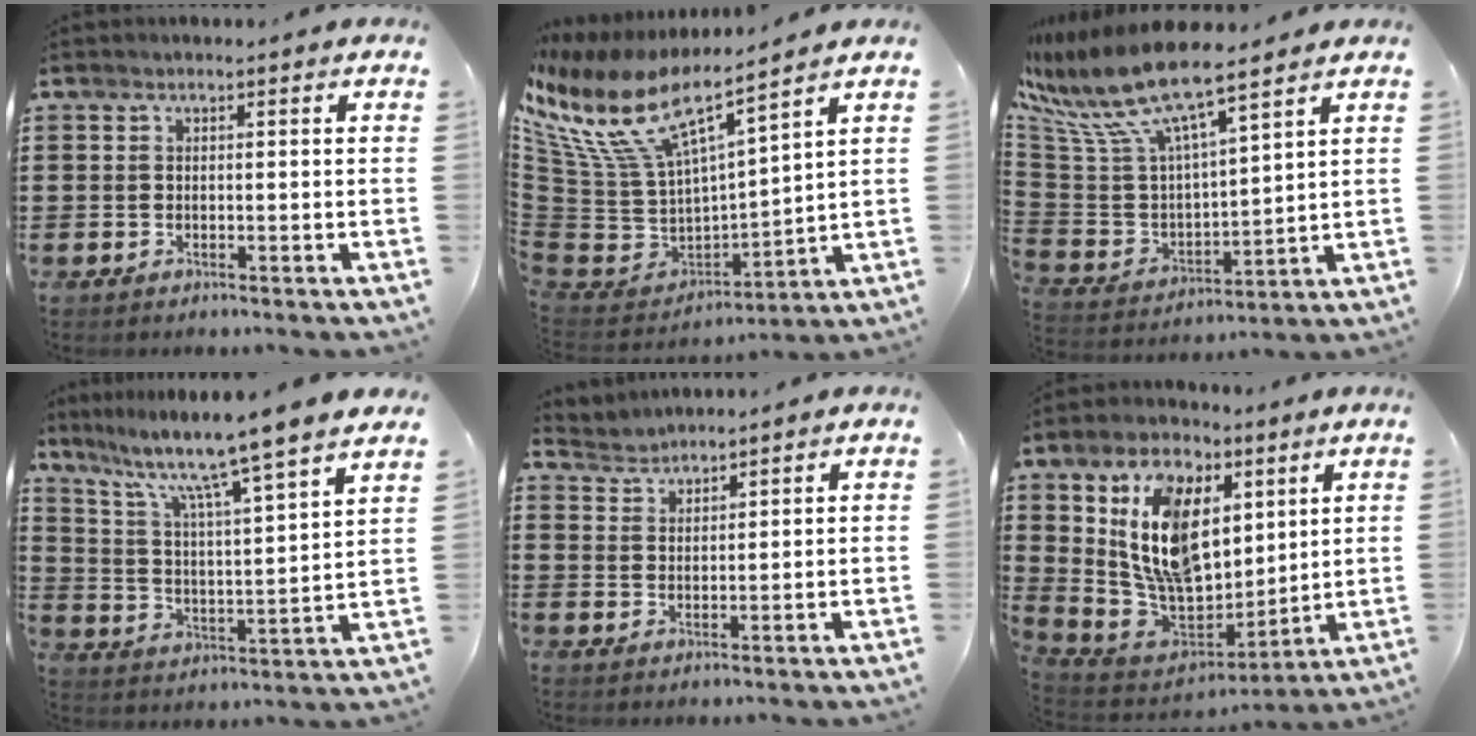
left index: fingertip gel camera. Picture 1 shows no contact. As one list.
[{"total": 11.1, "force": [7.2, 3.9, 7.5], "torque": [-0.195, -0.053, 0.119]}, {"total": 9.9, "force": [7.8, 1.3, 6.0], "torque": [-0.162, -0.058, 0.129]}, {"total": 9.0, "force": [7.4, -0.7, 5.1], "torque": [-0.129, -0.059, 0.115]}, {"total": 2.5, "force": [2.5, 0.3, -0.5], "torque": [0.001, -0.005, 0.046]}, {"total": 14.3, "force": [5.5, 8.6, 10.0], "torque": [-0.230, -0.014, 0.101]}]